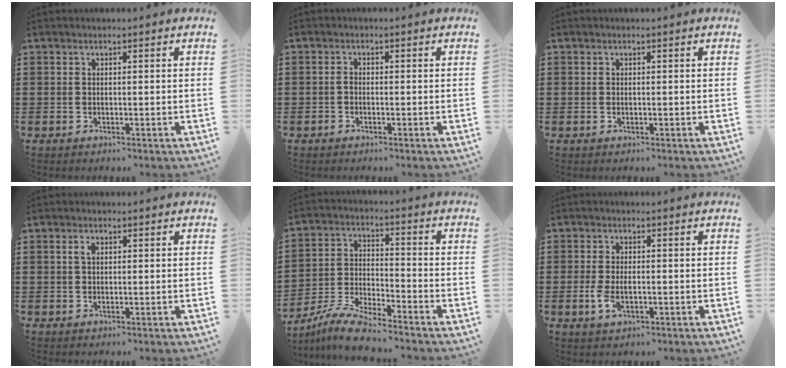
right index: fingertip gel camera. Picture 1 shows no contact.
{"total": 0.9, "force": [-0.5, 0.4, 0.6], "torque": [-0.015, -0.002, -0.010]}
{"total": 0.0}
{"total": 1.3, "force": [0.4, 0.8, 1.0], "torque": [-0.022, 0.006, 0.006]}
{"total": 7.3, "force": [-6.8, 0.4, 2.6], "torque": [-0.064, -0.001, -0.133]}
{"total": 3.2, "force": [-0.7, 1.6, 2.7], "torque": [-0.066, -0.005, -0.015]}